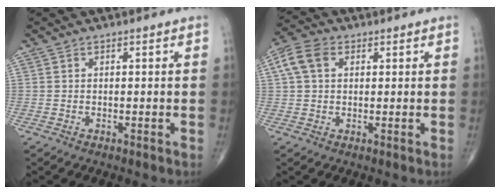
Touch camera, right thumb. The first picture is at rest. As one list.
[{"total": 6.4, "force": [1.8, 4.5, 4.2], "torque": [-0.087, 0.018, 0.031]}]